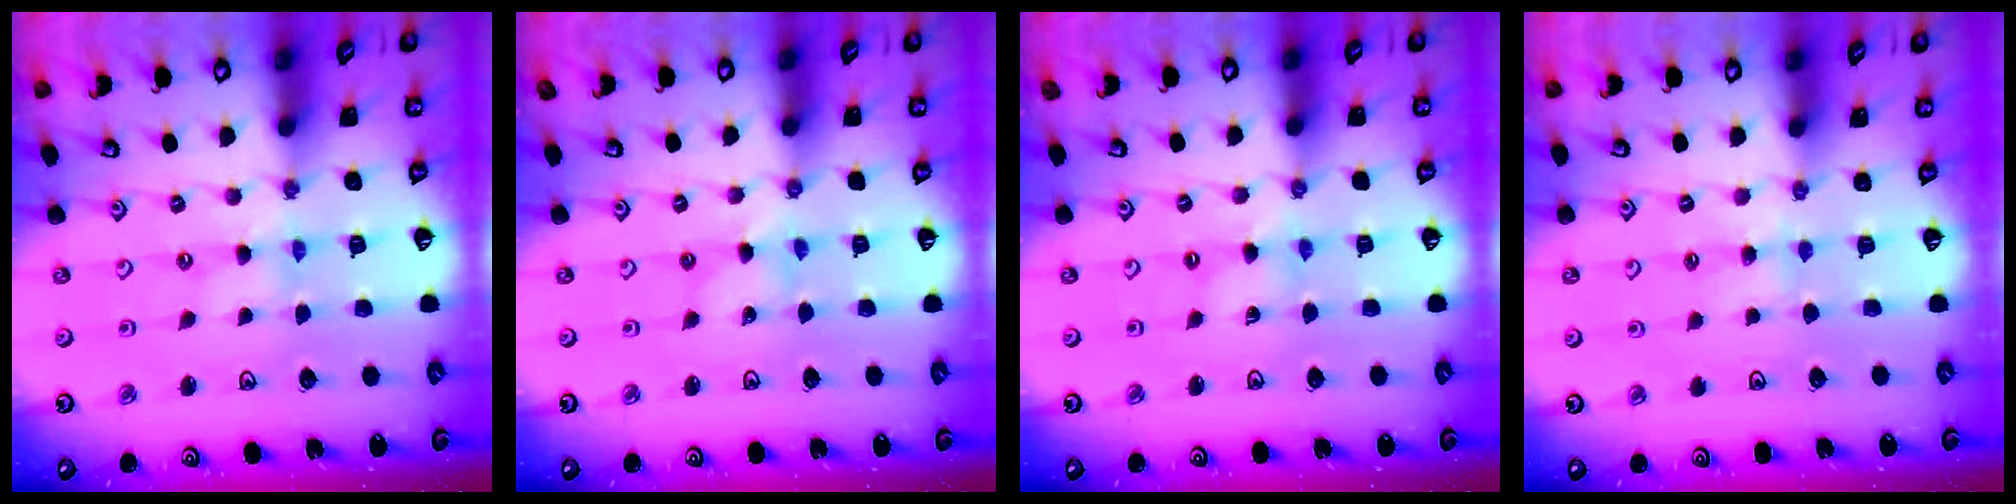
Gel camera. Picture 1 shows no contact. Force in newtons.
{"total": 1.8, "press": 1.8, "slide": 0.2}
{"total": 1.3, "press": 1.3, "slide": 0.3}
{"total": 2.5, "press": 2.5, "slide": 0.4}